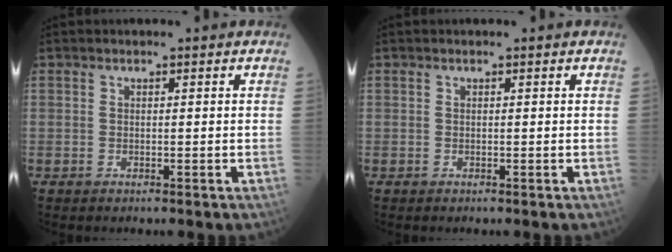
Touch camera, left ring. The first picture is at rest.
{"total": 0.0}